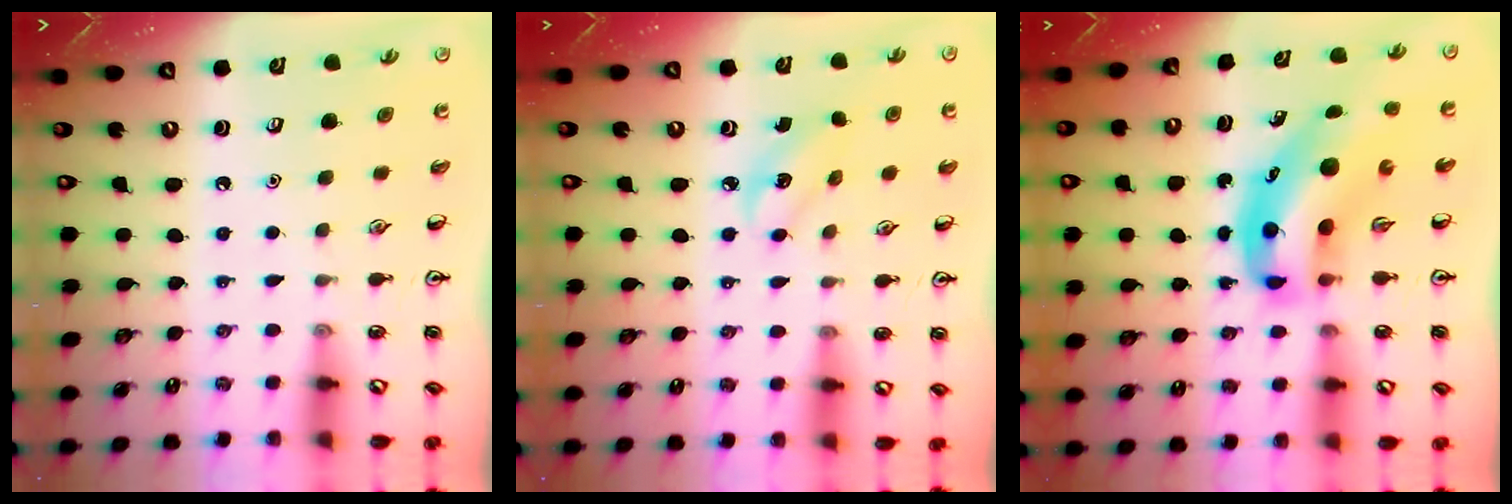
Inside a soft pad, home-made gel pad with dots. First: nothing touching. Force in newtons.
{"total": 2.8, "press": 2.7, "slide": 0.8}
{"total": 11.9, "press": 11.4, "slide": 3.2}